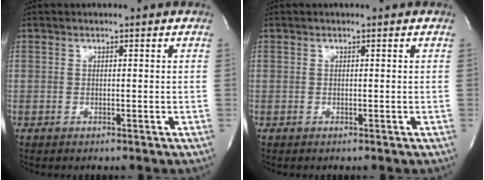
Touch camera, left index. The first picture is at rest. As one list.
[{"total": 0.0}]